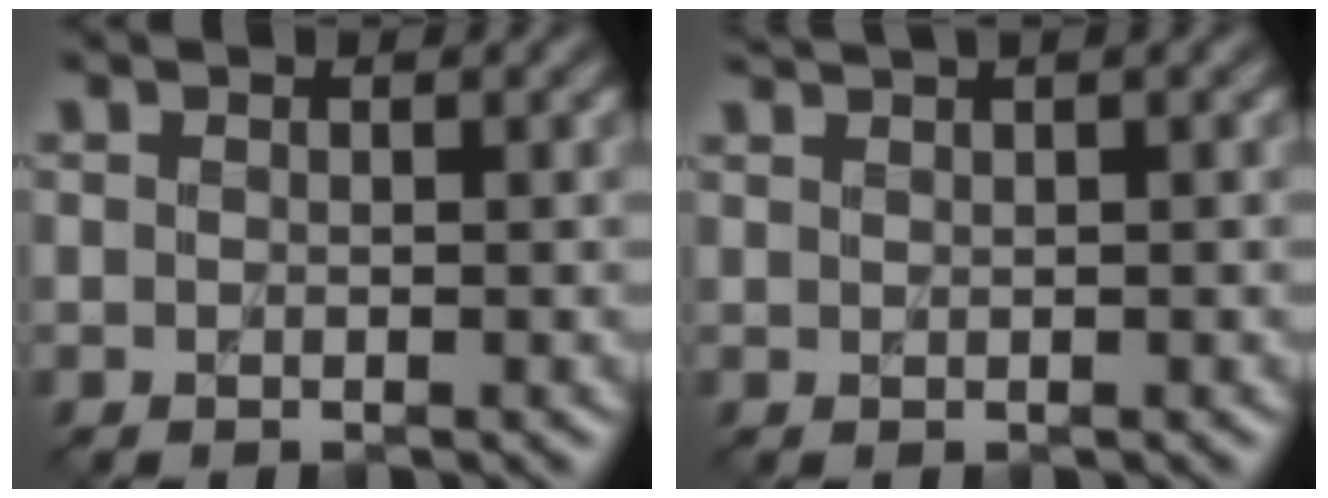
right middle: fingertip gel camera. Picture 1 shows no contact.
{"total": 3.1, "force": [2.1, 1.0, 2.0], "torque": [-0.016, 0.017, 0.011]}